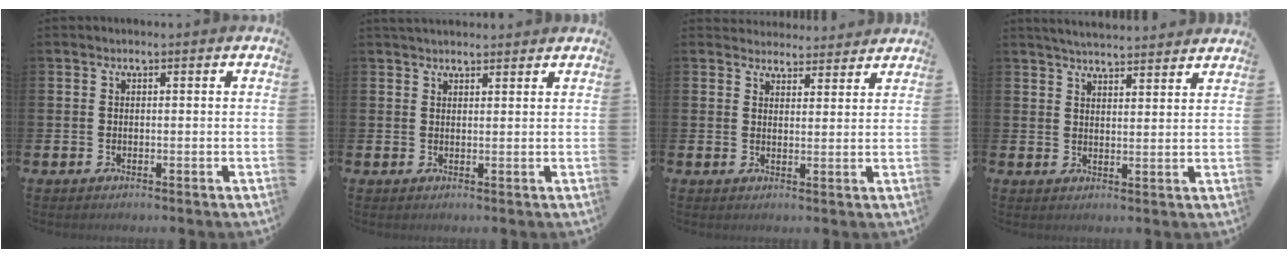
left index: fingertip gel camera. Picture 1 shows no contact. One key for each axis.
{"total": 2.2, "fx": 2.1, "fy": 0.5, "fz": 0.3, "tx": 0.001, "ty": -0.006, "tz": 0.037}
{"total": 3.7, "fx": 3.6, "fy": 0.9, "fz": -0.2, "tx": 0.006, "ty": -0.024, "tz": 0.064}
{"total": 4.4, "fx": 4.4, "fy": 0.0, "fz": 0.3, "tx": -0.013, "ty": -0.028, "tz": 0.079}